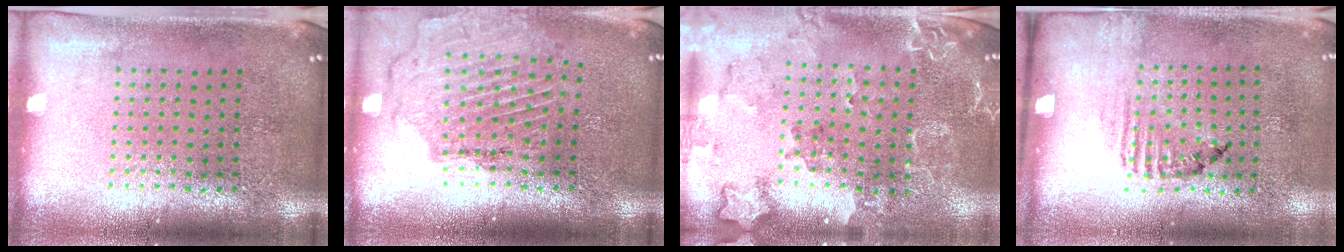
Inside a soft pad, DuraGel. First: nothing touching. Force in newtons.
{"total": 1.6, "press": 1.6, "slide": 0.2}
{"total": 2.0, "press": 1.9, "slide": 0.7}
{"total": 1.6, "press": 1.0, "slide": 1.3}